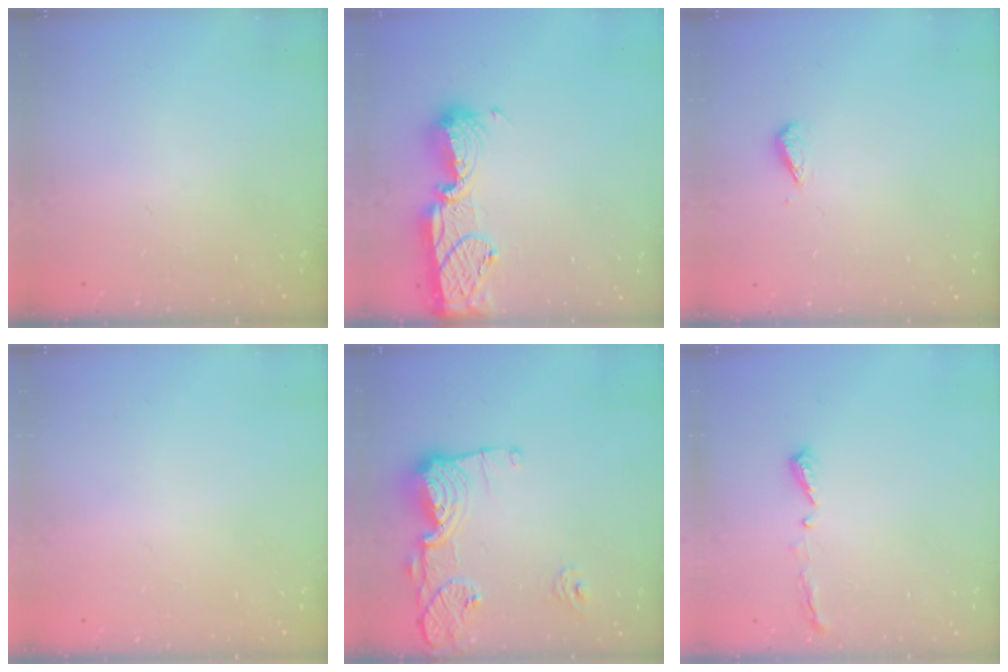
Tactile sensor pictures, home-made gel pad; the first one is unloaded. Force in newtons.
{"total": 15.3, "press": 14.8, "slide": 4.0}
{"total": 3.0, "press": 2.9, "slide": 0.6}
{"total": 1.1, "press": 0.8, "slide": 0.7}
{"total": 15.9, "press": 15.9, "slide": 1.5}
{"total": 4.4, "press": 4.3, "slide": 0.6}